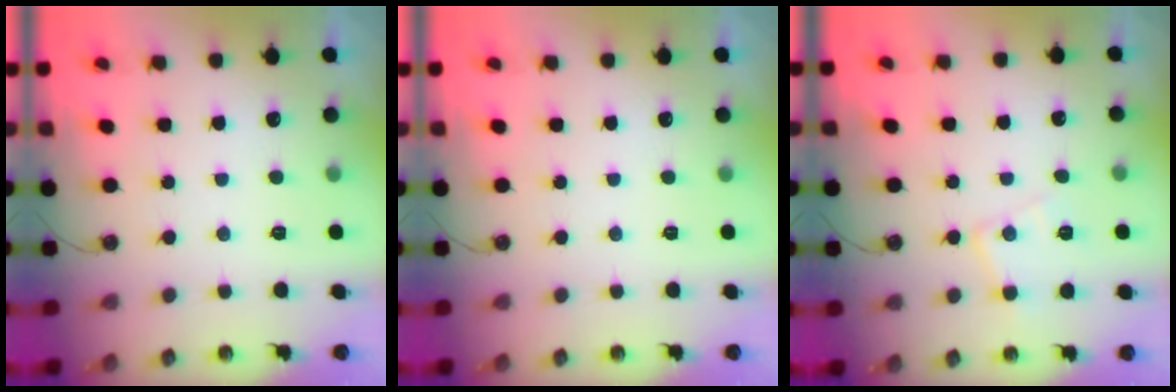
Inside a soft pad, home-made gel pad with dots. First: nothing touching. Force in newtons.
{"total": 0.0}
{"total": 9.1, "press": 9.0, "slide": 0.6}